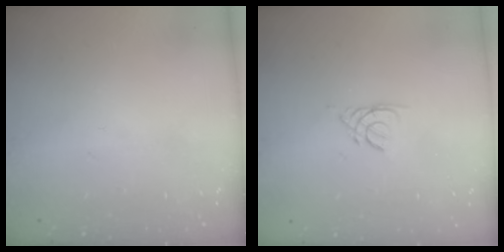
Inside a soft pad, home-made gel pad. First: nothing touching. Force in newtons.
{"total": 2.1, "press": 2.0, "slide": 0.4}